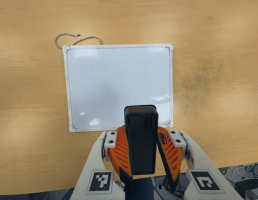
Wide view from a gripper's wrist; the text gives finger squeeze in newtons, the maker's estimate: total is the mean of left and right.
{"total": 8.7, "left": 9.2, "right": 8.1}